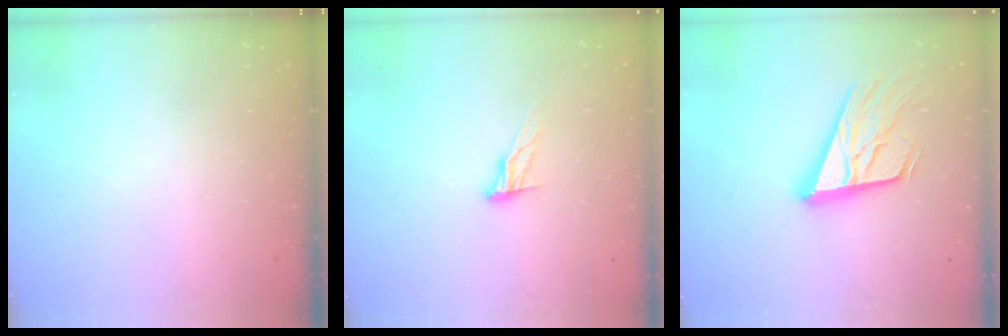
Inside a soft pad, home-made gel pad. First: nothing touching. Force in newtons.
{"total": 9.2, "press": 8.9, "slide": 2.5}
{"total": 20.4, "press": 19.9, "slide": 4.5}